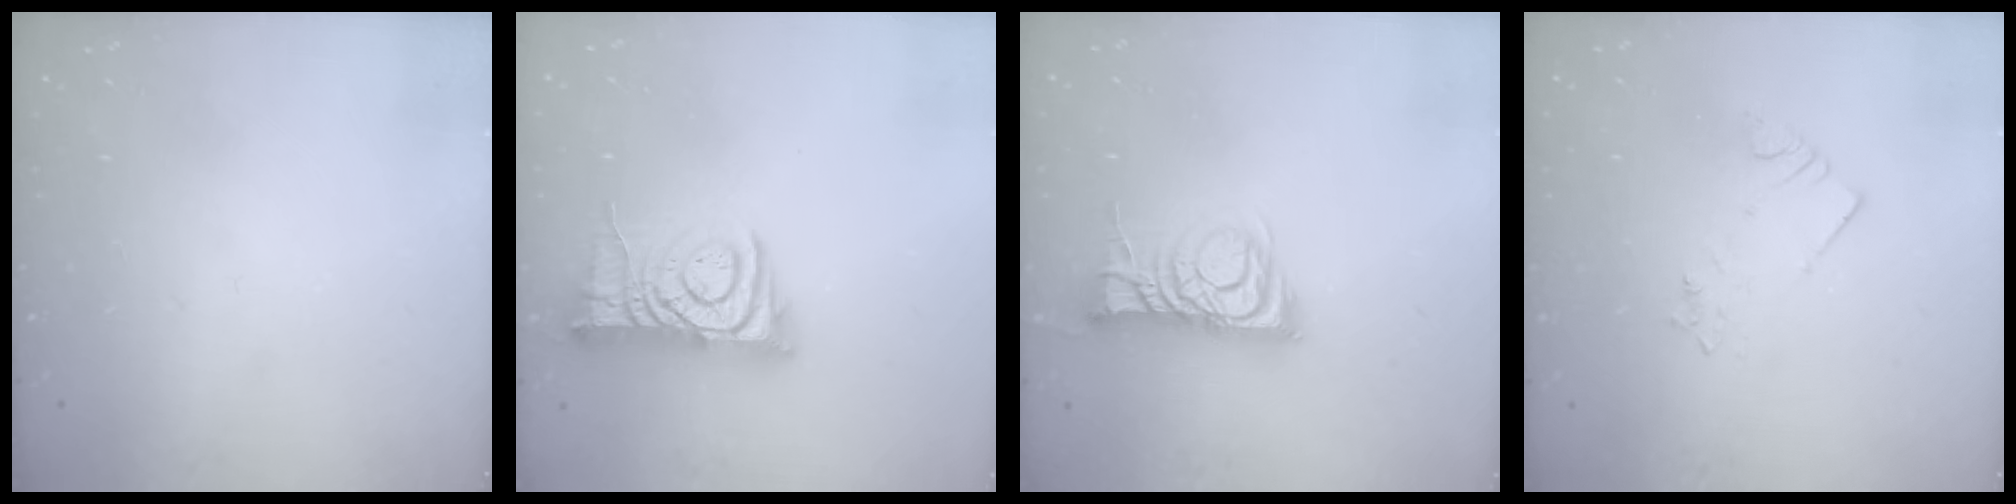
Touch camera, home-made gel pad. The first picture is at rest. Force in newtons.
{"total": 10.7, "press": 10.6, "slide": 1.2}
{"total": 10.8, "press": 10.8, "slide": 0.8}
{"total": 2.7, "press": 2.7, "slide": 0.3}